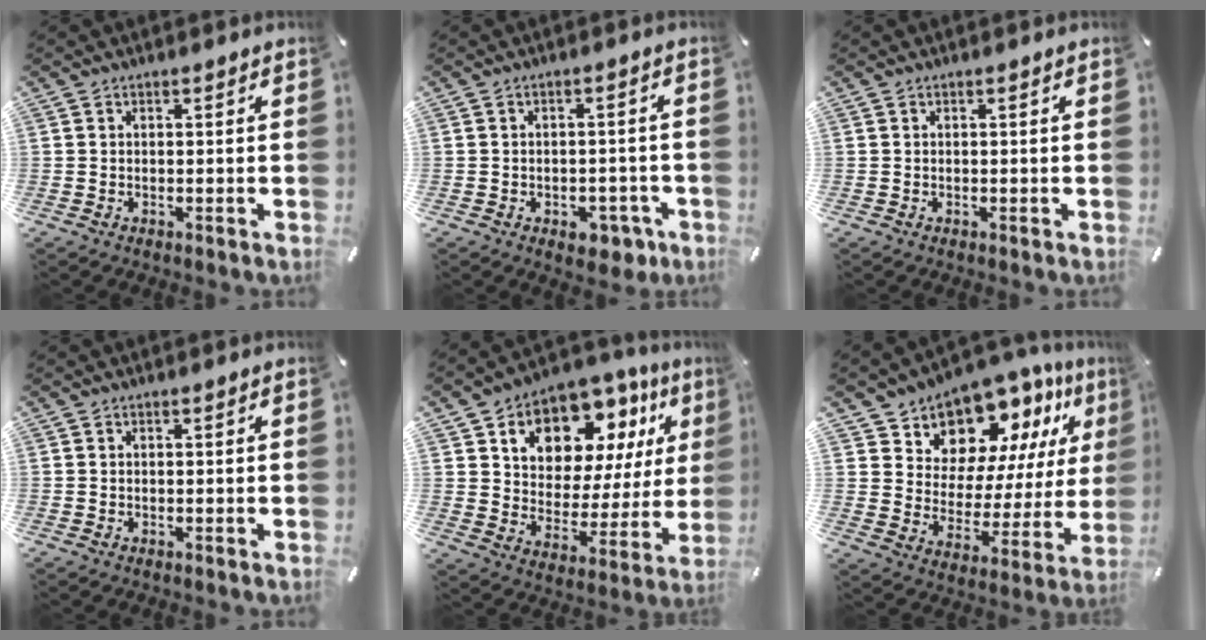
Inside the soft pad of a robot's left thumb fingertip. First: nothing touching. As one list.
[{"total": 6.2, "force": [-2.8, 3.9, 3.8], "torque": [-0.046, 0.018, -0.045]}, {"total": 0.0}, {"total": 0.0}, {"total": 12.3, "force": [7.9, 8.3, 4.4], "torque": [-0.073, -0.070, 0.141]}, {"total": 12.2, "force": [10.1, 6.8, 1.0], "torque": [-0.025, -0.112, 0.182]}]